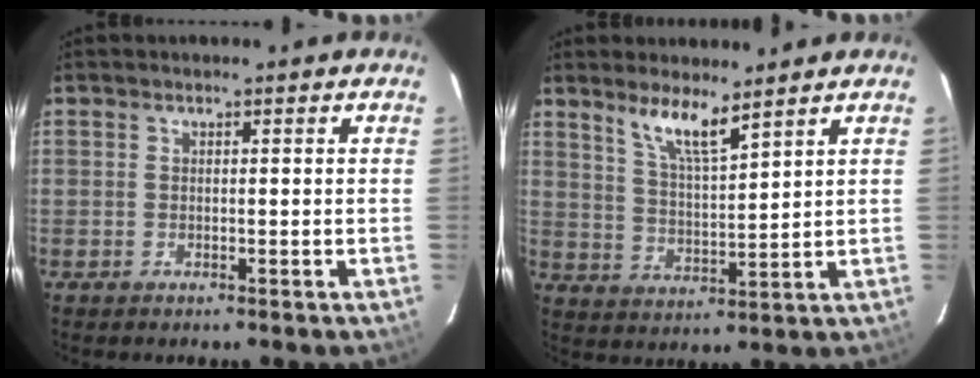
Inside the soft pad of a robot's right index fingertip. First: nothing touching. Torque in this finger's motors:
{"motor_torque": [-0.22, 0.19, 0.02, 0.02]}